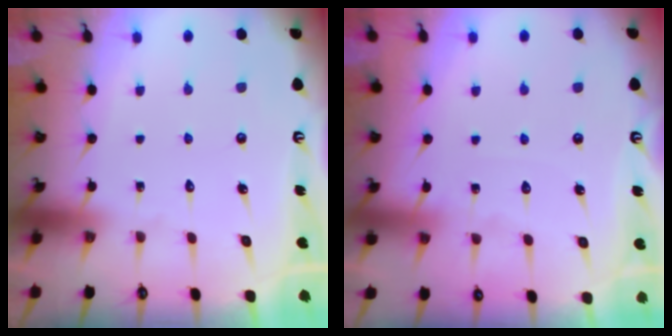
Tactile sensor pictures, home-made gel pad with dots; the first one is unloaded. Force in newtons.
{"total": 4.5, "press": 4.4, "slide": 0.7}